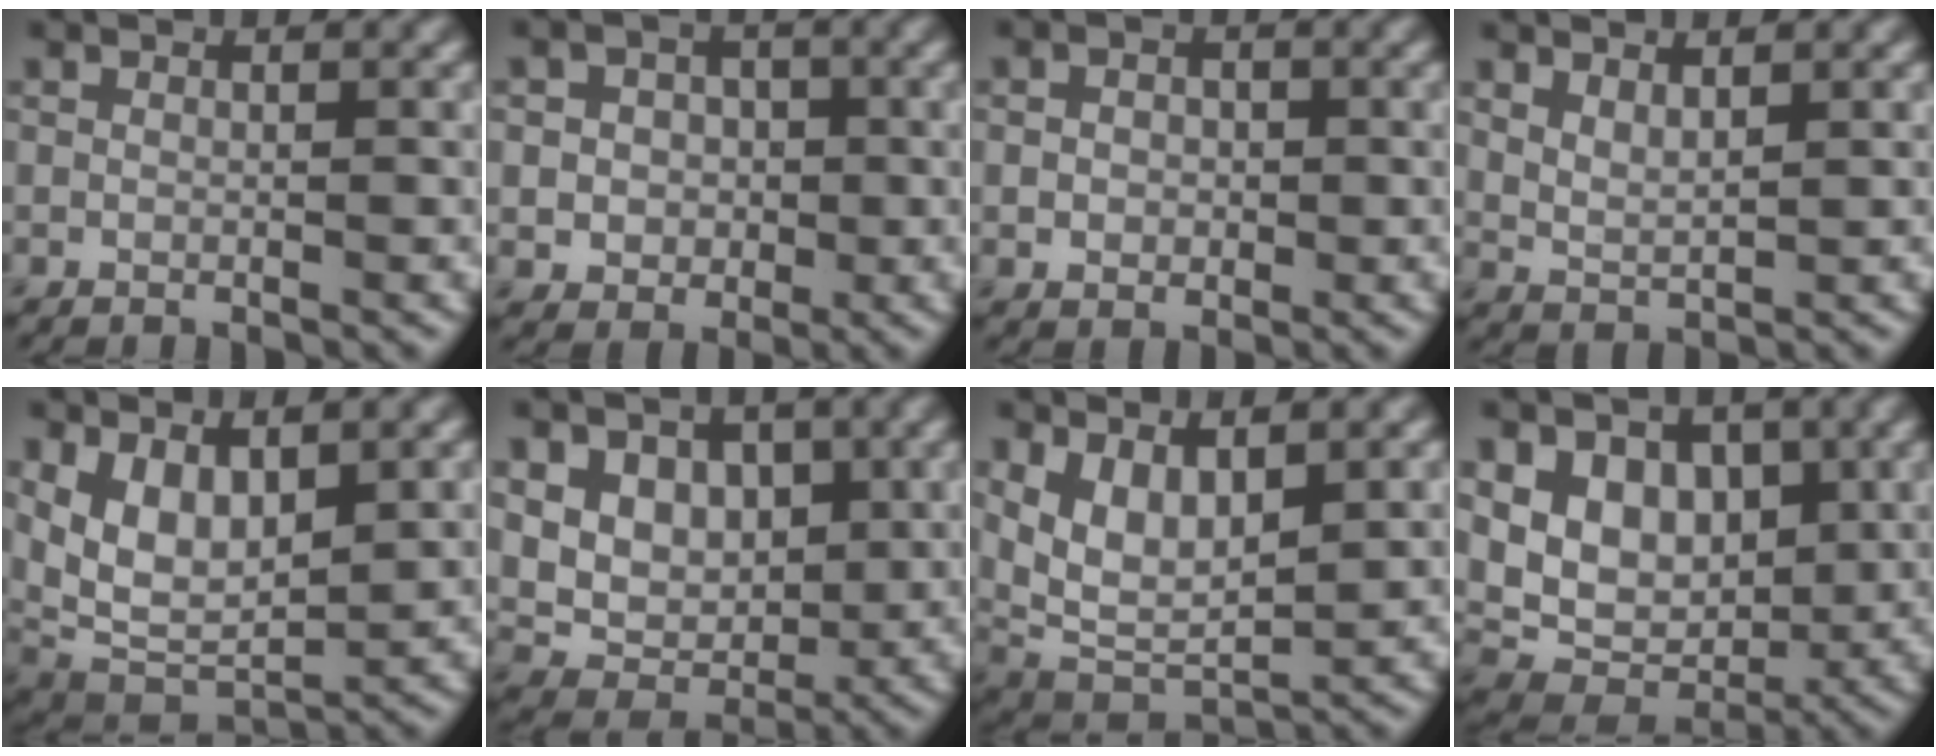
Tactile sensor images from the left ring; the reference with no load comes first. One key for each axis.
{"total": 4.1, "fx": 0.3, "fy": 3.7, "fz": 1.8, "tx": -0.018, "ty": 0.012, "tz": -0.010}
{"total": 2.0, "fx": -0.1, "fy": 1.6, "fz": 1.2, "tx": -0.020, "ty": -0.002, "tz": -0.005}
{"total": 1.9, "fx": 1.4, "fy": 0.6, "fz": 1.1, "tx": -0.024, "ty": -0.006, "tz": 0.031}
{"total": 6.3, "fx": 1.8, "fy": 3.2, "fz": 5.1, "tx": -0.104, "ty": -0.015, "tz": 0.036}
{"total": 7.2, "fx": 2.3, "fy": 5.4, "fz": 4.1, "tx": -0.076, "ty": -0.001, "tz": 0.030}
{"total": 5.6, "fx": 1.8, "fy": 2.8, "fz": 4.5, "tx": -0.096, "ty": -0.016, "tz": 0.040}
{"total": 8.5, "fx": 2.3, "fy": 6.1, "fz": 5.5, "tx": -0.093, "ty": -0.010, "tz": 0.035}